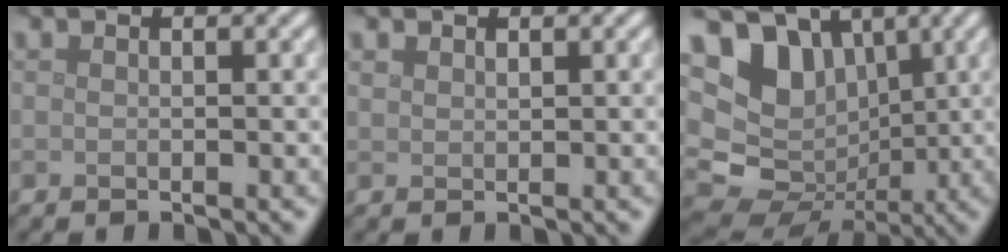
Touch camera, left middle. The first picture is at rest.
{"total": 0.7, "force": [0.5, 0.3, 0.2], "torque": [-0.009, -0.002, 0.012]}
{"total": 12.4, "force": [2.6, 10.7, 5.8], "torque": [-0.125, 0.017, 0.031]}